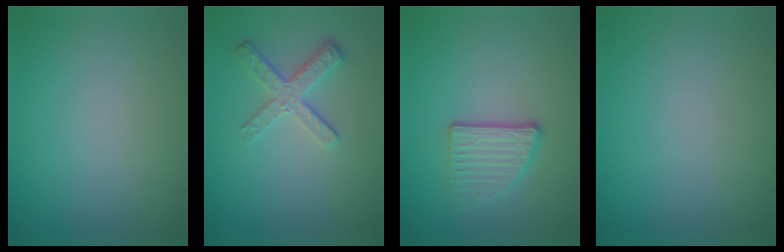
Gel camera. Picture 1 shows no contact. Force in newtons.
{"total": 3.0, "press": 2.3, "slide": 1.9}
{"total": 2.8, "press": 2.3, "slide": 1.5}
{"total": 0.0}